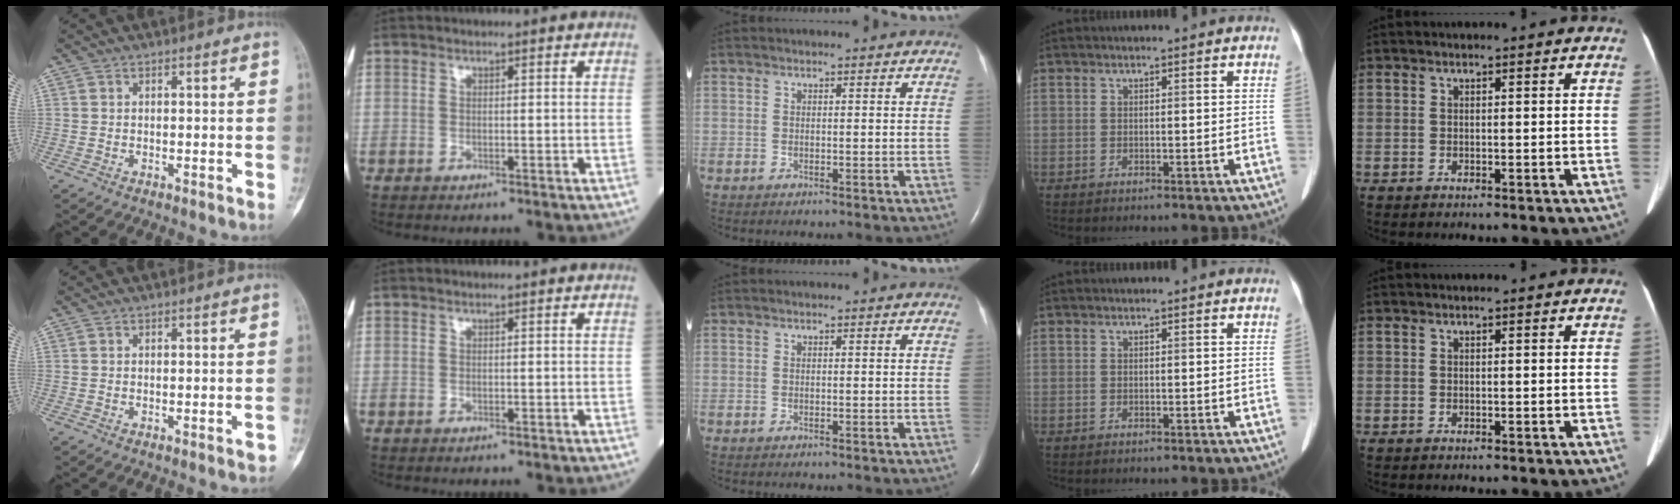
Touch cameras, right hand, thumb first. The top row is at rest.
{"thumb": {"total": 1.1, "force": [-0.7, 0.2, 0.9], "torque": [-0.009, 0.005, -0.009]}}